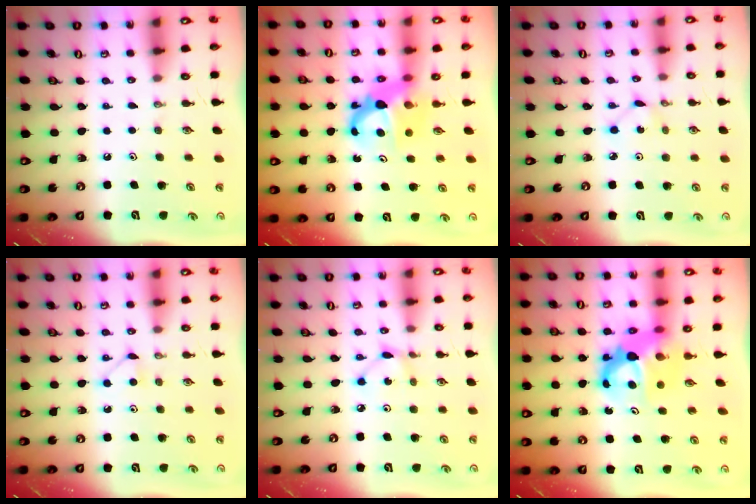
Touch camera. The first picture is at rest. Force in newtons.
{"total": 6.9, "press": 6.9, "slide": 0.5}
{"total": 2.2, "press": 2.2, "slide": 0.3}
{"total": 4.3, "press": 4.3, "slide": 0.5}
{"total": 2.8, "press": 2.8, "slide": 0.2}
{"total": 8.6, "press": 8.6, "slide": 0.7}